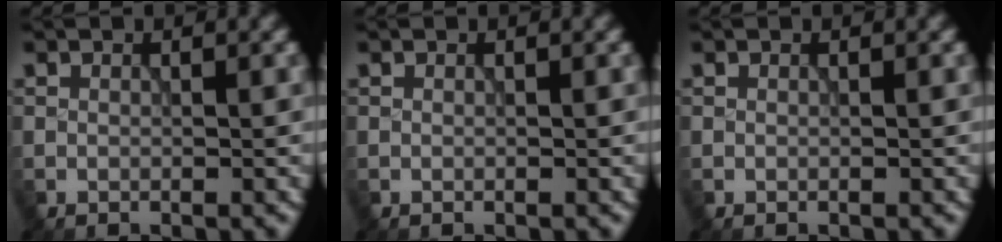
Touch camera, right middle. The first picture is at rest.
{"total": 0.0}
{"total": 0.0}